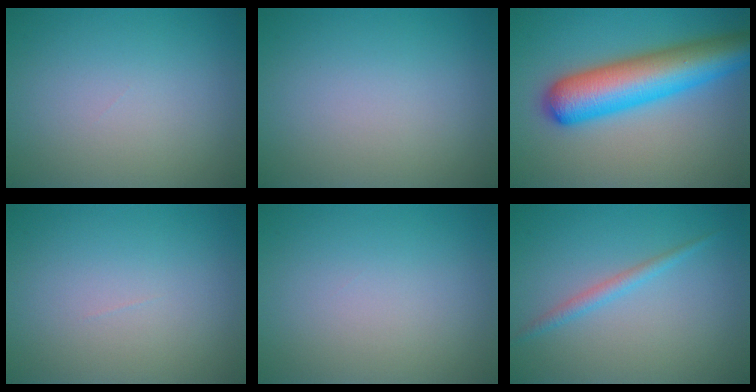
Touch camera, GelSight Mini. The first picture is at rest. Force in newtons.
{"total": 0.0}
{"total": 9.4, "press": 9.4, "slide": 0.4}
{"total": 0.0}
{"total": 0.0}
{"total": 1.5, "press": 1.5, "slide": 0.1}